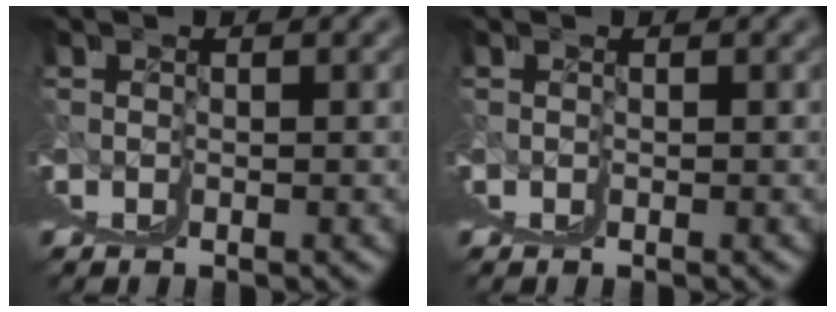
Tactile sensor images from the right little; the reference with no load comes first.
{"total": 0.0}